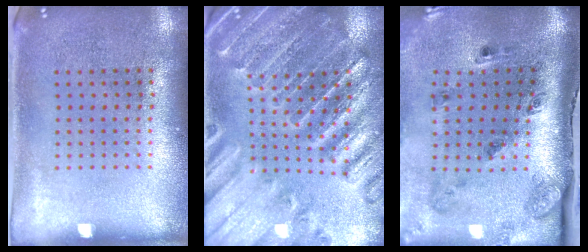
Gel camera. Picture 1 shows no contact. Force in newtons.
{"total": 2.8, "press": 2.8, "slide": 0.4}
{"total": 2.9, "press": 1.8, "slide": 2.3}